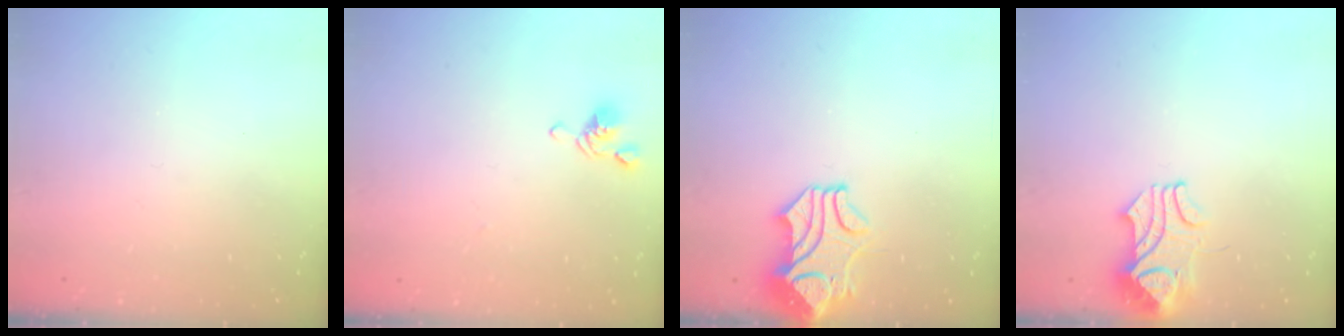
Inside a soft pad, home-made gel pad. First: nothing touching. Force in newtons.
{"total": 2.7, "press": 2.6, "slide": 0.6}
{"total": 2.0, "press": 1.6, "slide": 1.1}
{"total": 3.2, "press": 3.2, "slide": 0.5}